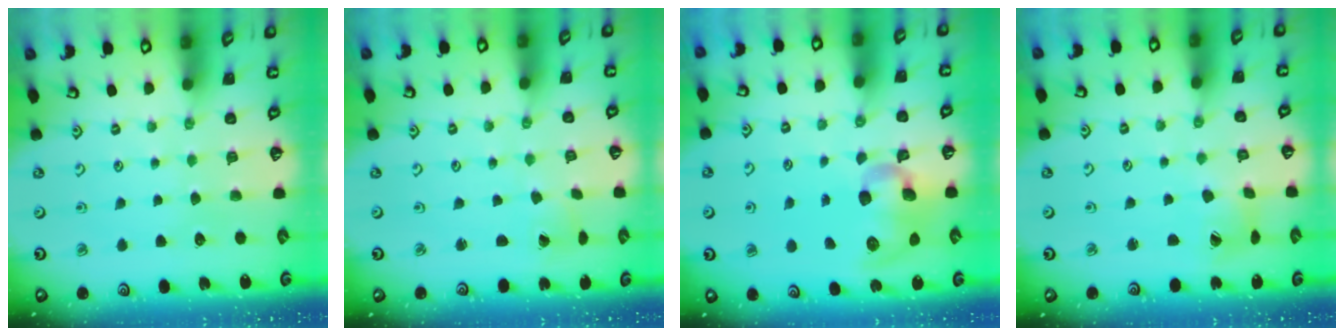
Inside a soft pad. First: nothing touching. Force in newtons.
{"total": 0.9, "press": 0.9, "slide": 0.0}
{"total": 12.6, "press": 12.4, "slide": 2.0}
{"total": 6.2, "press": 6.2, "slide": 0.5}